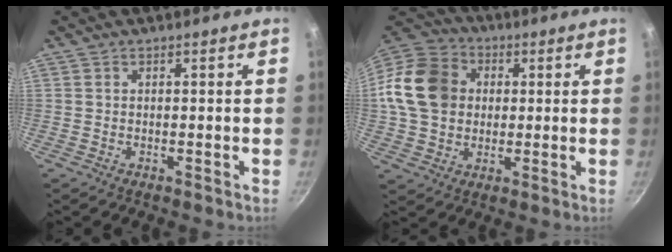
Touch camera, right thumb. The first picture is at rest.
{"total": 15.9, "force": [1.8, 13.1, 8.8], "torque": [-0.148, 0.022, 0.020]}